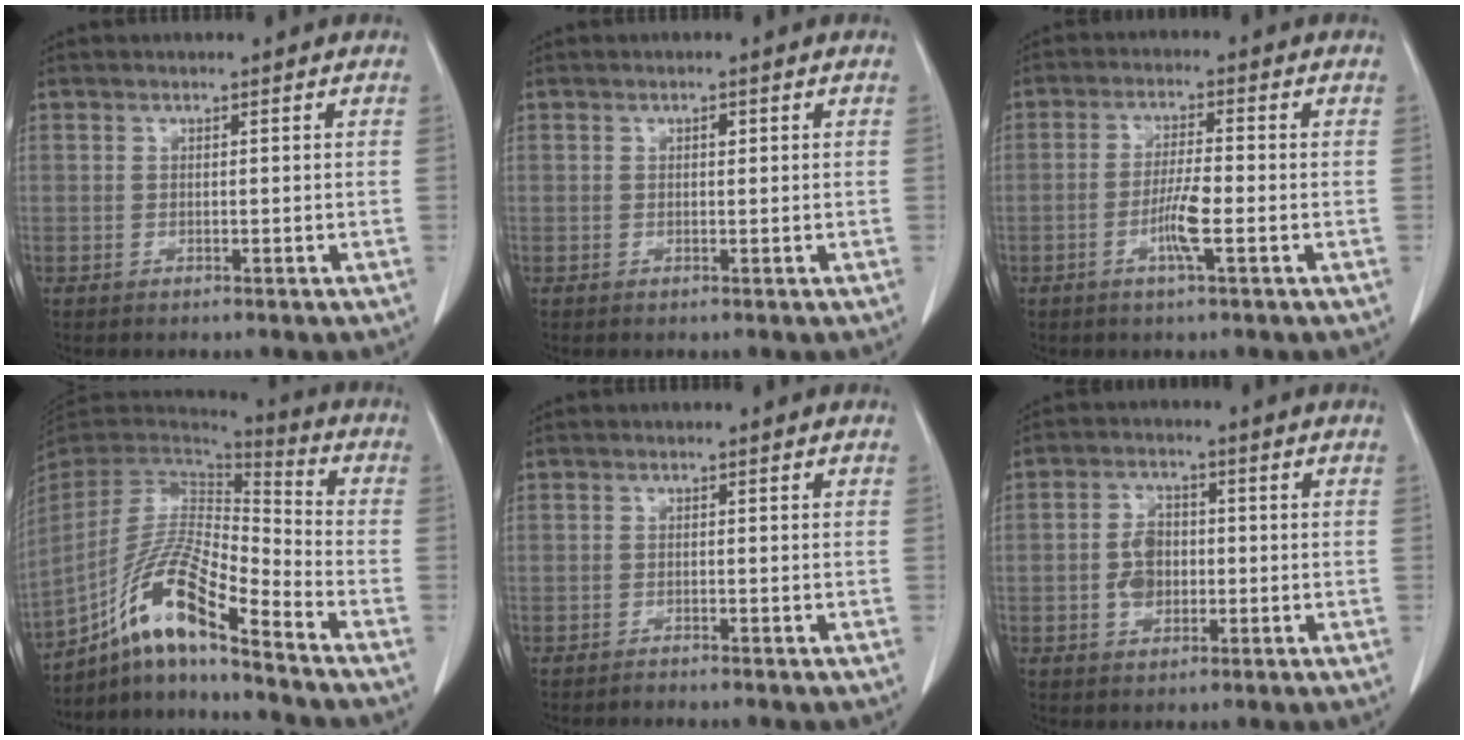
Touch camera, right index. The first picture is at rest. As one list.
[{"total": 0.7, "force": [0.2, 0.4, 0.6], "torque": [-0.010, 0.001, 0.003]}, {"total": 5.0, "force": [-1.6, 0.1, 4.7], "torque": [-0.090, -0.005, -0.031]}, {"total": 15.2, "force": [-9.8, 1.7, 11.5], "torque": [-0.230, 0.002, -0.180]}, {"total": 0.9, "force": [-0.9, -0.1, 0.2], "torque": [-0.006, 0.000, -0.014]}, {"total": 4.8, "force": [-0.6, 3.3, 3.3], "torque": [-0.066, 0.009, -0.009]}]